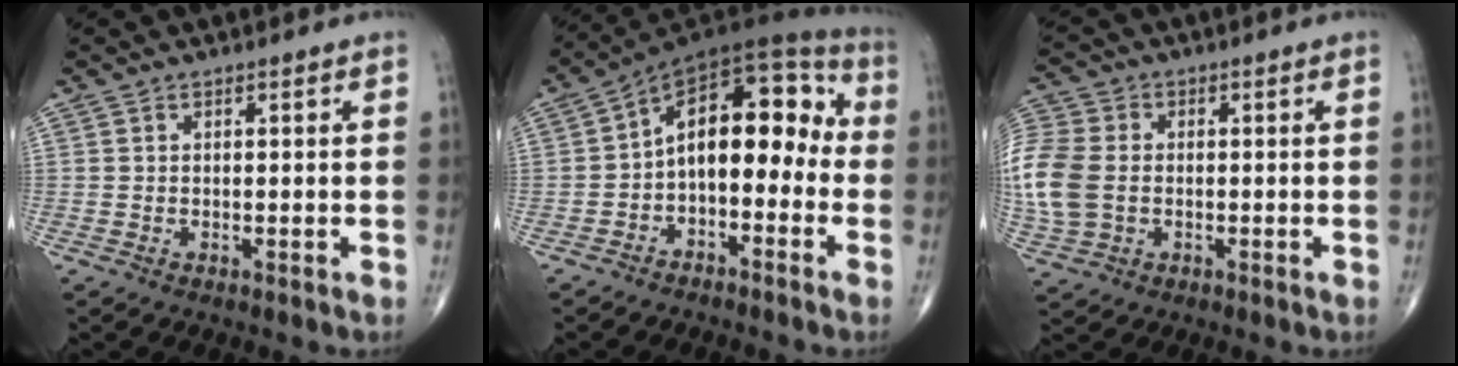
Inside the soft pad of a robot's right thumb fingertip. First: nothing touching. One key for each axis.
{"total": 14.3, "fx": -1.6, "fy": 8.2, "fz": 11.6, "tx": -0.135, "ty": 0.056, "tz": -0.040}
{"total": 15.9, "fx": -0.9, "fy": 12.2, "fz": 10.1, "tx": -0.276, "ty": 0.008, "tz": -0.013}